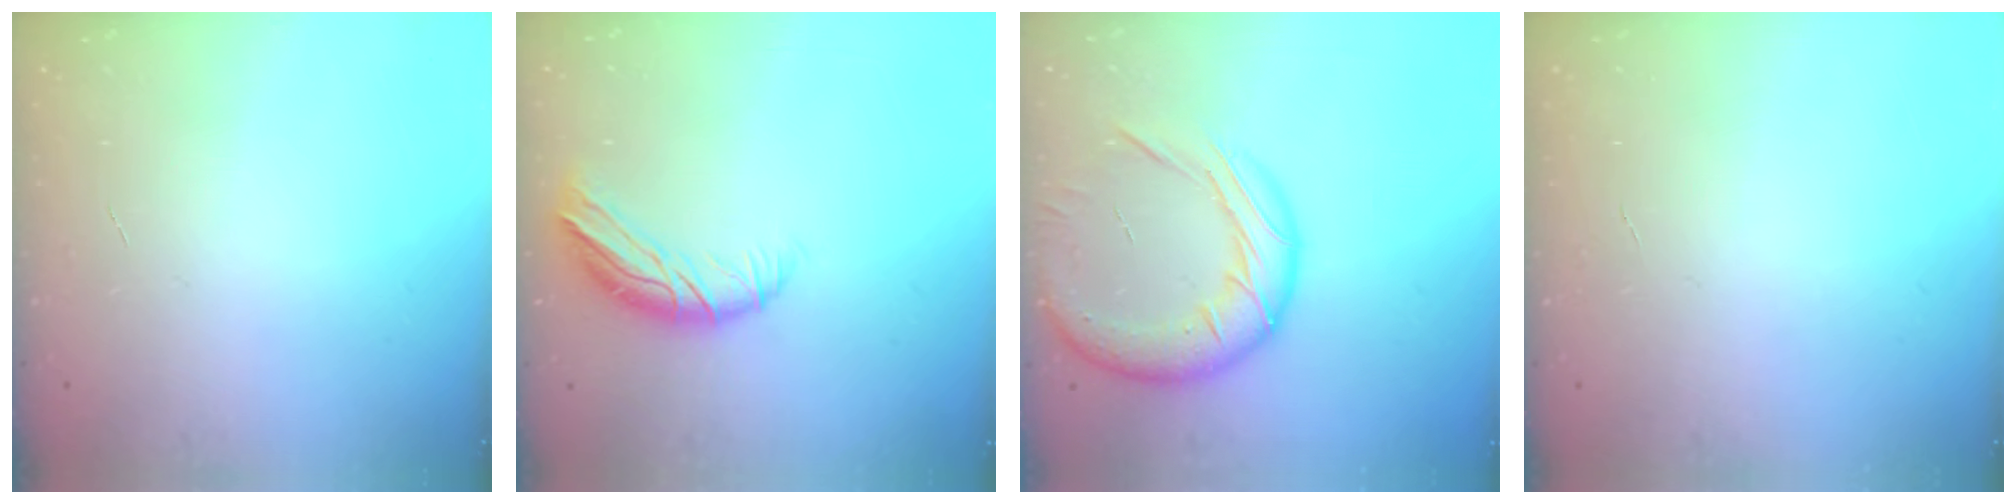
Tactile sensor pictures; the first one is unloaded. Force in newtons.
{"total": 9.1, "press": 8.9, "slide": 1.5}
{"total": 19.2, "press": 18.9, "slide": 3.5}
{"total": 0.0}